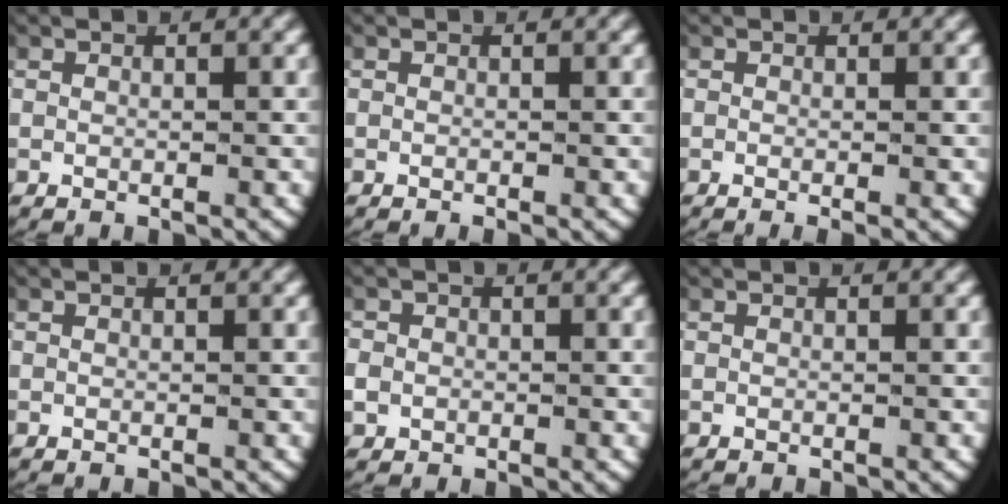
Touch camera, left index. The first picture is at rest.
{"total": 0.5, "force": [-0.3, 0.3, 0.3], "torque": [-0.004, 0.005, -0.009]}
{"total": 1.0, "force": [-0.5, 0.0, 0.9], "torque": [-0.015, -0.004, -0.008]}
{"total": 0.0}
{"total": 2.0, "force": [-0.5, 1.9, 0.6], "torque": [-0.032, -0.007, -0.006]}
{"total": 0.0}